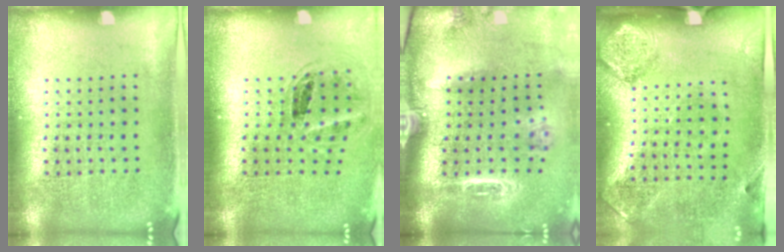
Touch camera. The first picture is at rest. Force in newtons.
{"total": 1.1, "press": 1.0, "slide": 0.5}
{"total": 2.5, "press": 2.0, "slide": 1.6}
{"total": 1.9, "press": 1.1, "slide": 1.6}